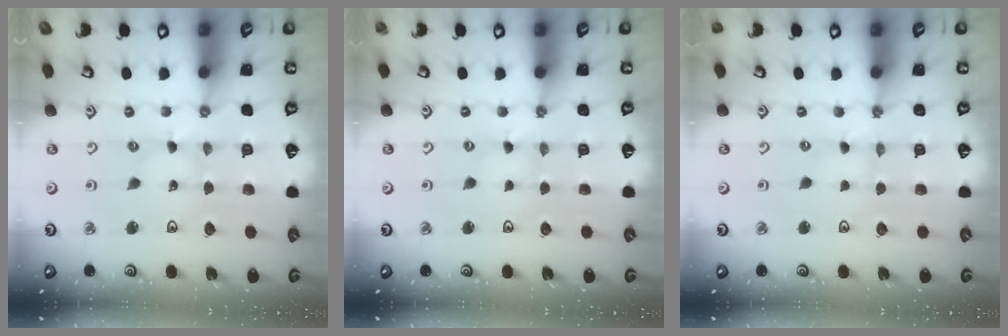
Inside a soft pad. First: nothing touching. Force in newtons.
{"total": 0.0}
{"total": 0.0}